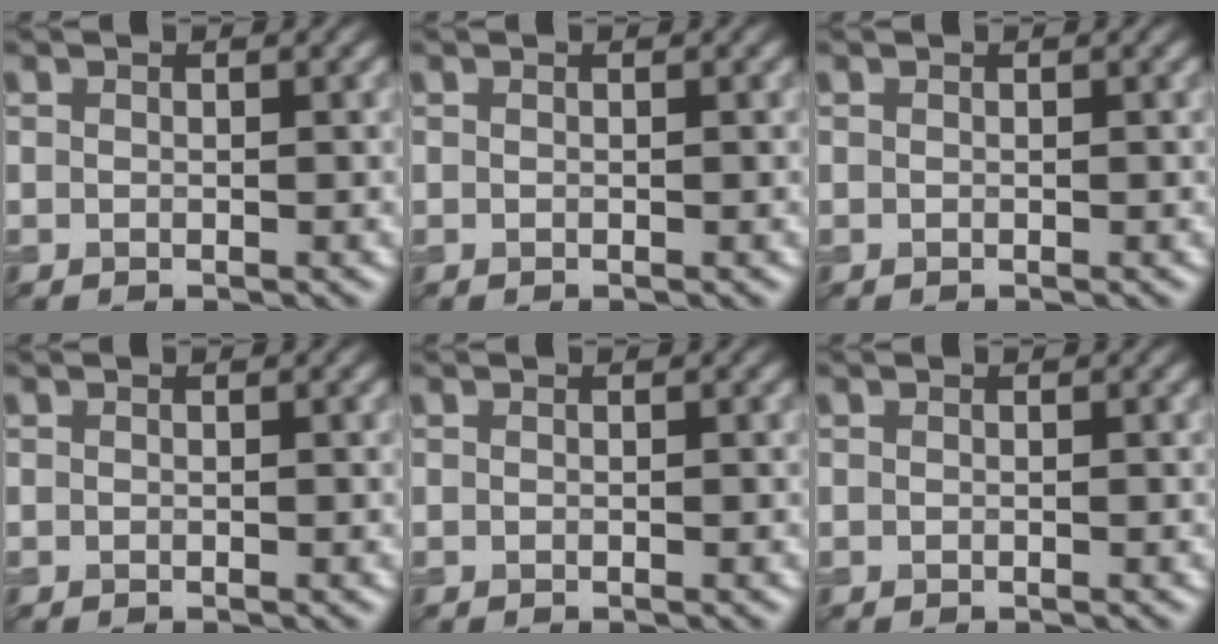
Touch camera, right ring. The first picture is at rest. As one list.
[{"total": 0.0}, {"total": 0.0}, {"total": 0.0}, {"total": 0.0}, {"total": 0.0}]